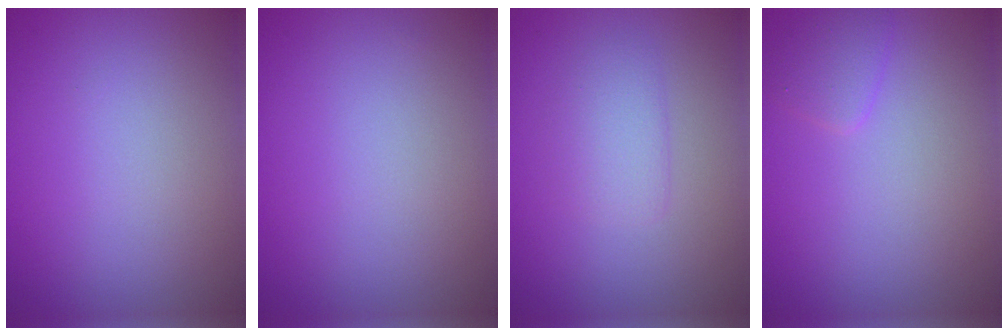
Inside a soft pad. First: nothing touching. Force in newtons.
{"total": 0.0}
{"total": 1.8, "press": 1.8, "slide": 0.1}
{"total": 1.4, "press": 1.4, "slide": 0.1}